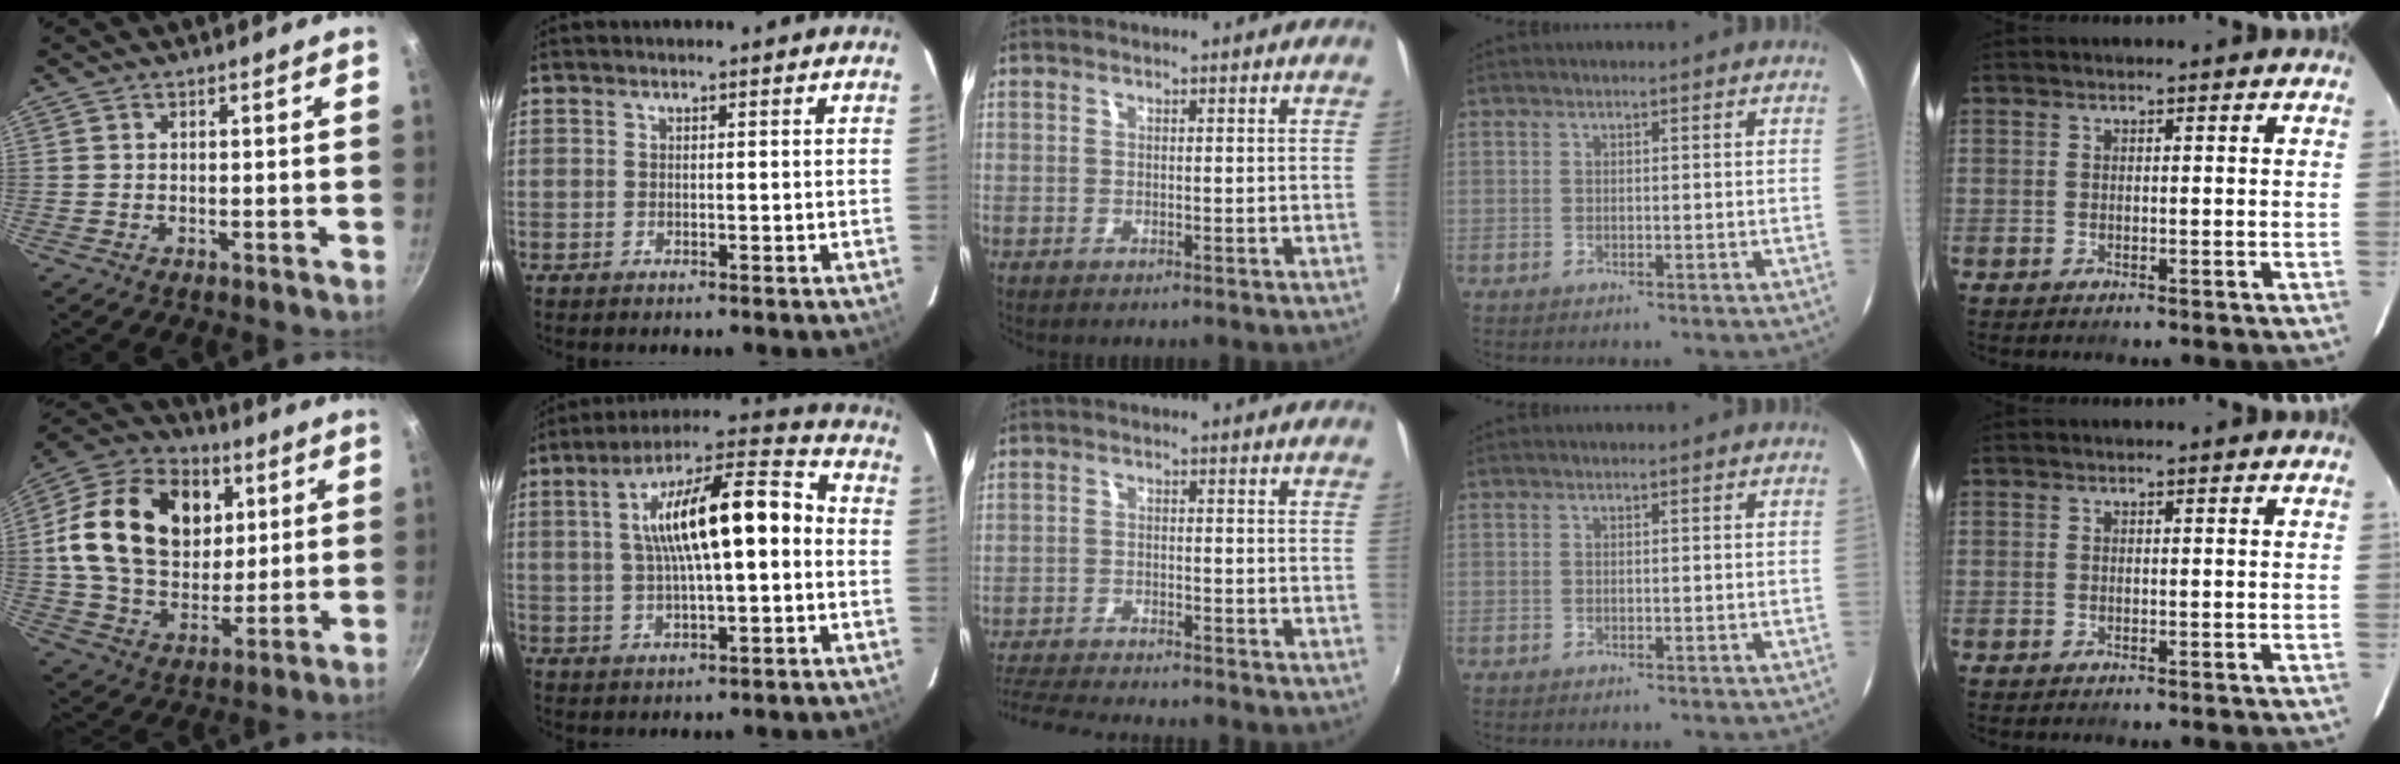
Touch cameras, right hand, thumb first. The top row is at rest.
{"thumb": {"total": 24.9, "force": [6.0, 18.1, 16.0], "torque": [-0.254, 0.000, 0.100]}, "index": {"total": 17.3, "force": [0.7, 5.1, 16.6], "torque": [-0.268, 0.035, 0.010]}, "middle": {"total": 10.8, "force": [-9.8, 1.1, 4.2], "torque": [-0.107, -0.019, -0.163]}}